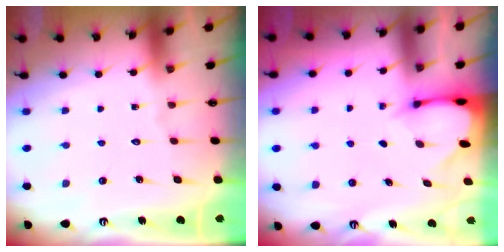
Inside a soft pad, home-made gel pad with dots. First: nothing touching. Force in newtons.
{"total": 2.0, "press": 2.0, "slide": 0.1}